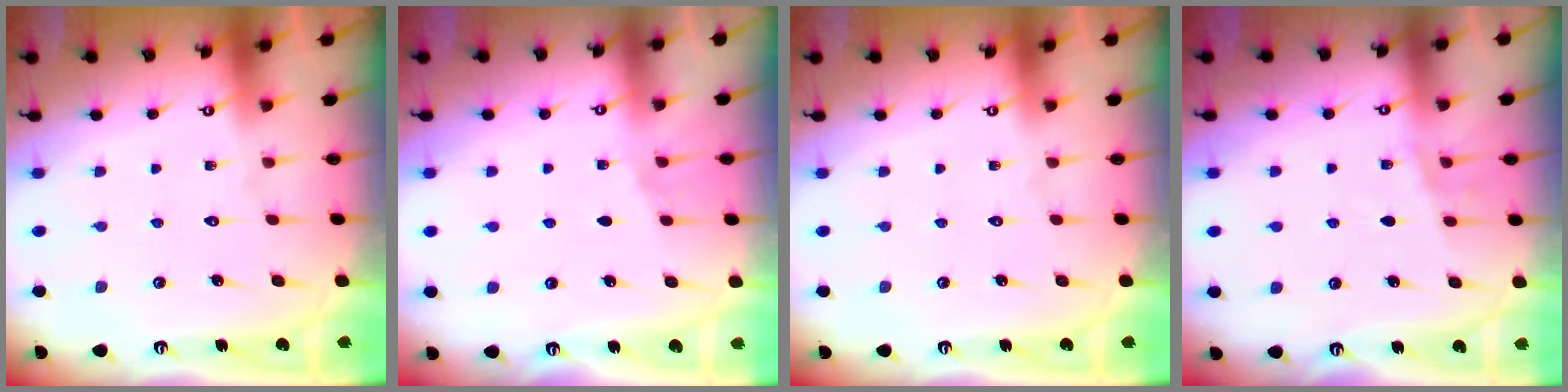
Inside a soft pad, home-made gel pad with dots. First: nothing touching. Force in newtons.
{"total": 1.8, "press": 1.3, "slide": 1.2}
{"total": 0.0}
{"total": 5.4, "press": 5.3, "slide": 1.4}